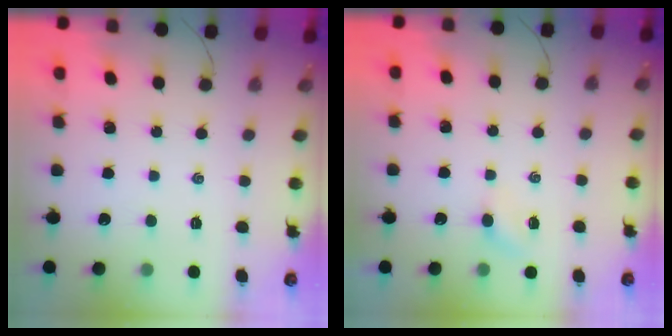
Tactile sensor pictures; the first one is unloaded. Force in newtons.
{"total": 2.3, "press": 2.2, "slide": 0.7}